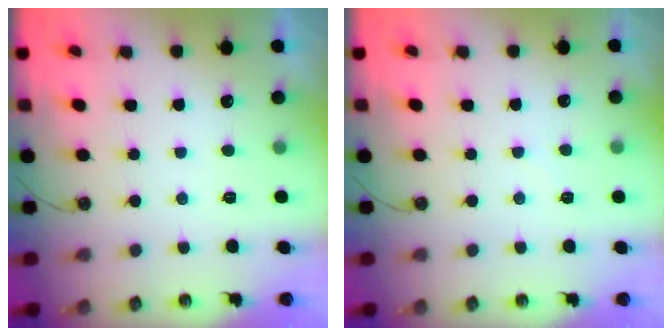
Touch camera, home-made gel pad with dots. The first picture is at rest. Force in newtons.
{"total": 4.9, "press": 4.9, "slide": 0.6}